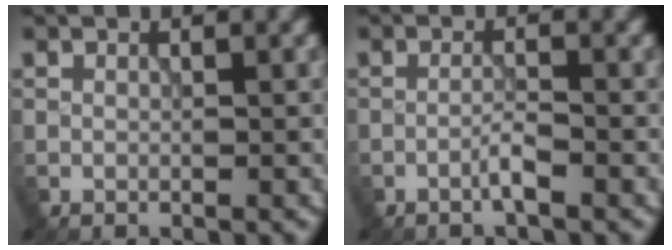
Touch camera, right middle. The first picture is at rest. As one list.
[{"total": 1.5, "force": [-0.9, 0.0, 1.2], "torque": [-0.022, 0.006, -0.021]}]